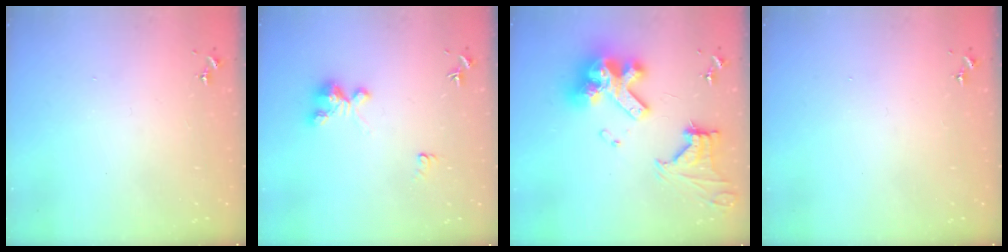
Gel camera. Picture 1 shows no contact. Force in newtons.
{"total": 5.8, "press": 5.8, "slide": 0.6}
{"total": 23.3, "press": 23.2, "slide": 2.5}
{"total": 0.0}